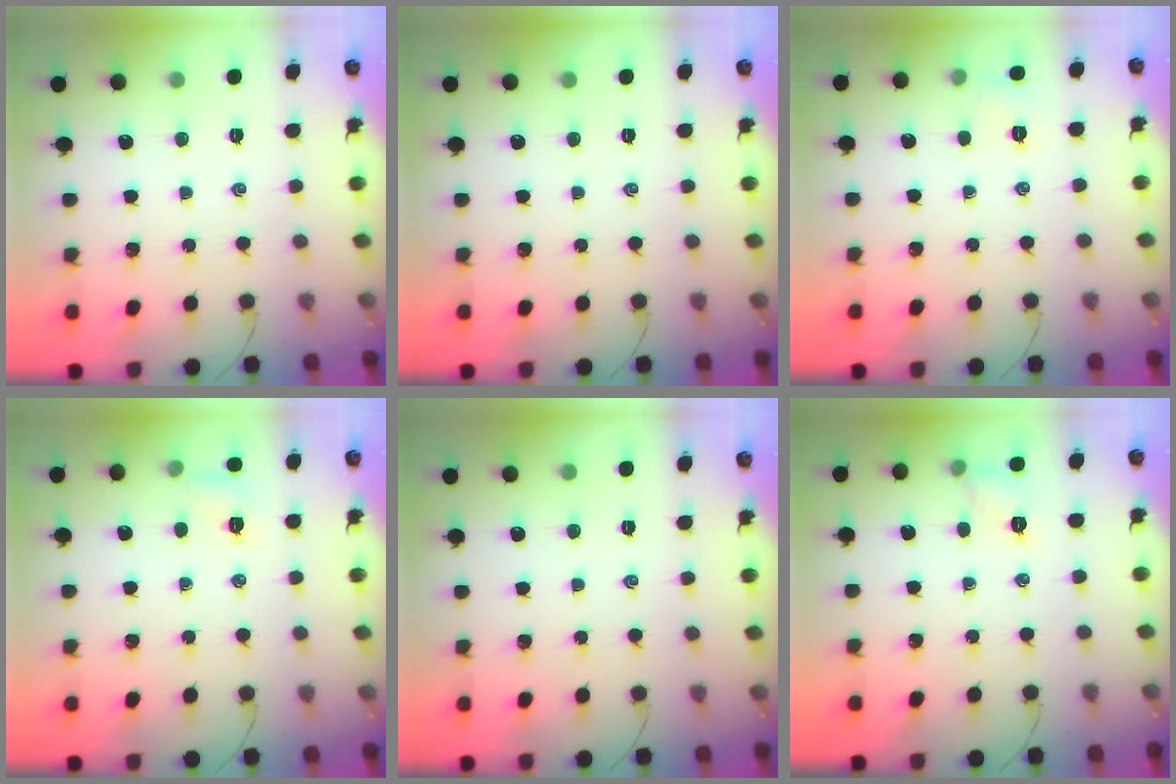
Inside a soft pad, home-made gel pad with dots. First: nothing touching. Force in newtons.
{"total": 0.0}
{"total": 3.8, "press": 3.7, "slide": 1.1}
{"total": 6.2, "press": 6.0, "slide": 1.3}
{"total": 0.0}
{"total": 5.6, "press": 5.5, "slide": 1.0}